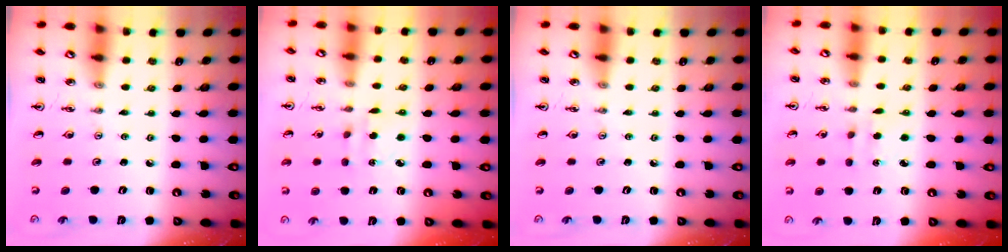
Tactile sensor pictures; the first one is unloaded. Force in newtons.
{"total": 3.2, "press": 3.2, "slide": 0.3}
{"total": 0.0}
{"total": 2.7, "press": 2.6, "slide": 0.9}